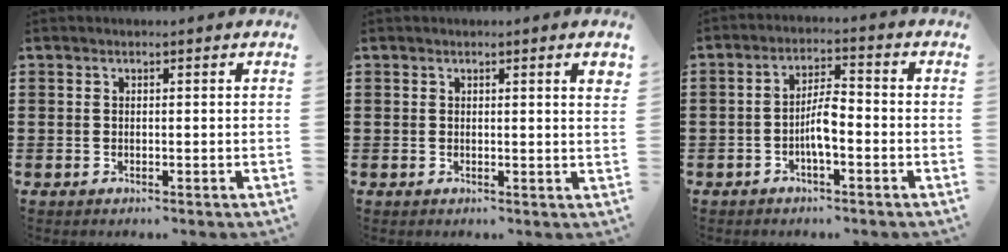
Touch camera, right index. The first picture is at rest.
{"total": 1.4, "force": [0.6, -0.1, 1.3], "torque": [-0.026, -0.001, 0.010]}
{"total": 4.5, "force": [-1.5, 1.1, 4.1], "torque": [-0.079, 0.005, -0.030]}